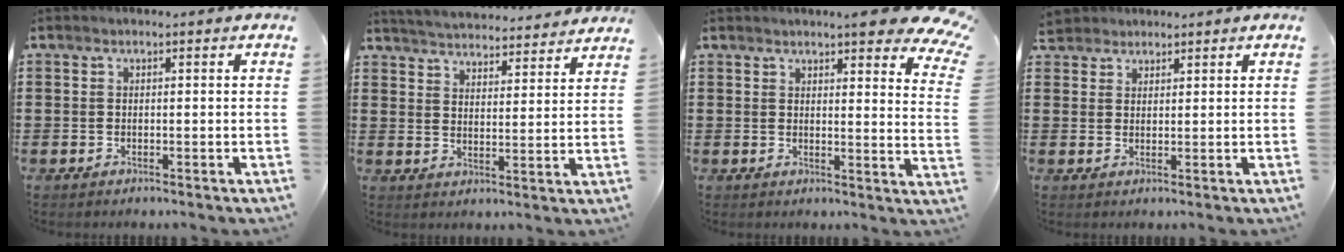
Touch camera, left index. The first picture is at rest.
{"total": 4.4, "force": [4.4, -0.3, 0.1], "torque": [-0.023, -0.034, 0.075]}
{"total": 6.3, "force": [5.3, 0.5, 3.4], "torque": [-0.053, -0.023, 0.090]}
{"total": 2.4, "force": [2.1, 1.2, -0.1], "torque": [-0.008, 0.007, 0.041]}